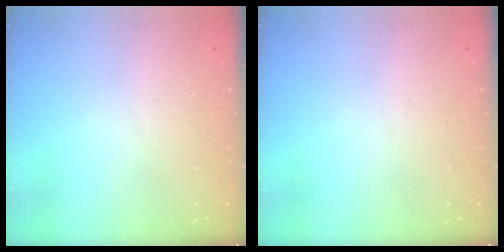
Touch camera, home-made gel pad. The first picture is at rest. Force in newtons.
{"total": 0.0}